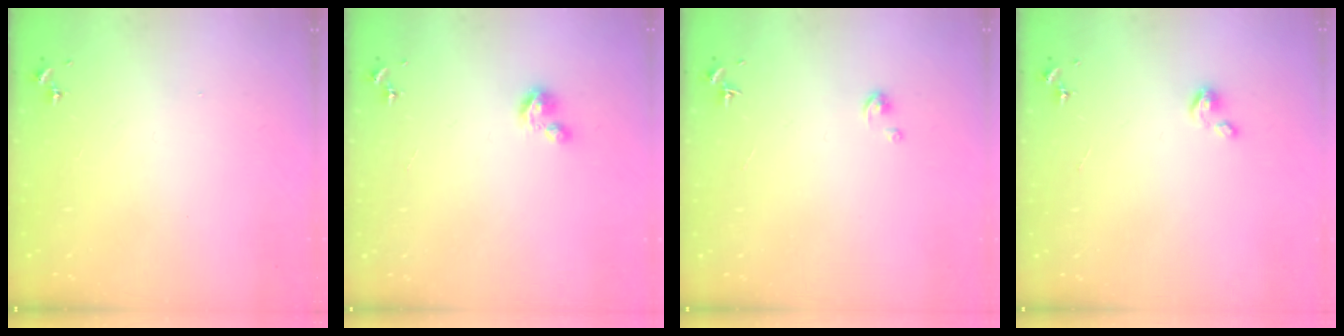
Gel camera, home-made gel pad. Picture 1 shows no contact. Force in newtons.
{"total": 4.4, "press": 4.4, "slide": 0.4}
{"total": 2.1, "press": 2.1, "slide": 0.2}
{"total": 3.0, "press": 3.0, "slide": 0.2}